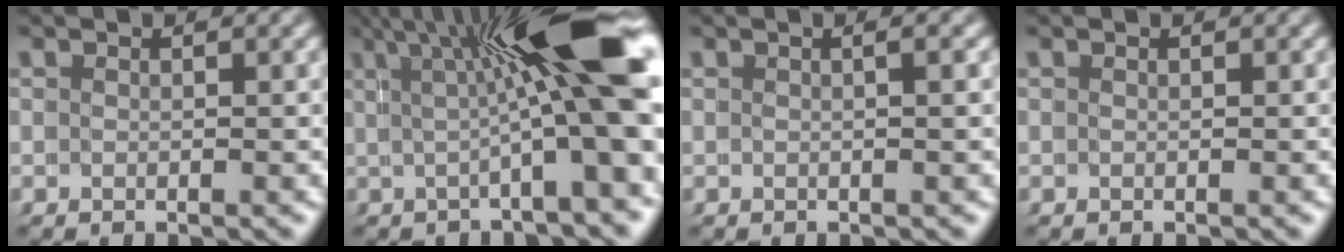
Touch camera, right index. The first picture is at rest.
{"total": 11.1, "force": [1.5, 1.0, 11.0], "torque": [-0.136, 0.025, 0.018]}
{"total": 1.1, "force": [0.1, -1.0, 0.4], "torque": [-0.002, 0.002, 0.005]}
{"total": 0.0}